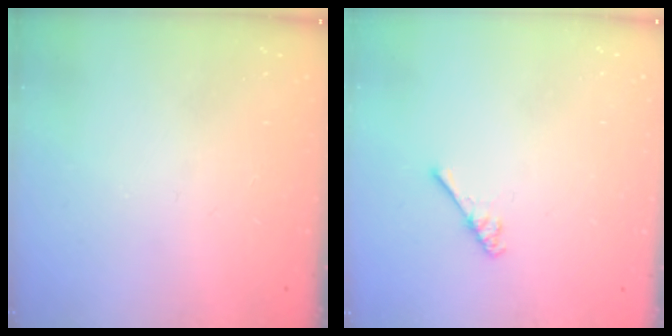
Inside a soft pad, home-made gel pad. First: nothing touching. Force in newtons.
{"total": 2.9, "press": 2.9, "slide": 0.4}